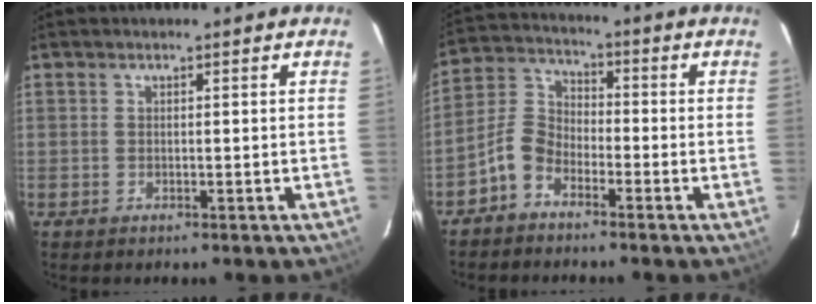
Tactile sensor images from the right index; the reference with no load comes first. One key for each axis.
{"total": 6.2, "fx": -4.1, "fy": 3.6, "fz": 3.0, "tx": -0.068, "ty": 0.022, "tz": -0.091}